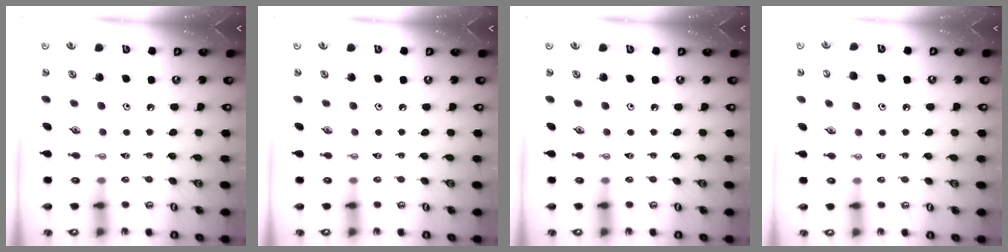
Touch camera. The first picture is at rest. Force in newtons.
{"total": 0.0}
{"total": 0.0}
{"total": 6.4, "press": 6.4, "slide": 0.7}